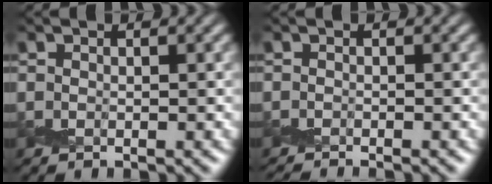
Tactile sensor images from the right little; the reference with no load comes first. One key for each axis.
{"total": 1.0, "fx": -0.9, "fy": -0.2, "fz": 0.2, "tx": -0.010, "ty": -0.007, "tz": -0.025}